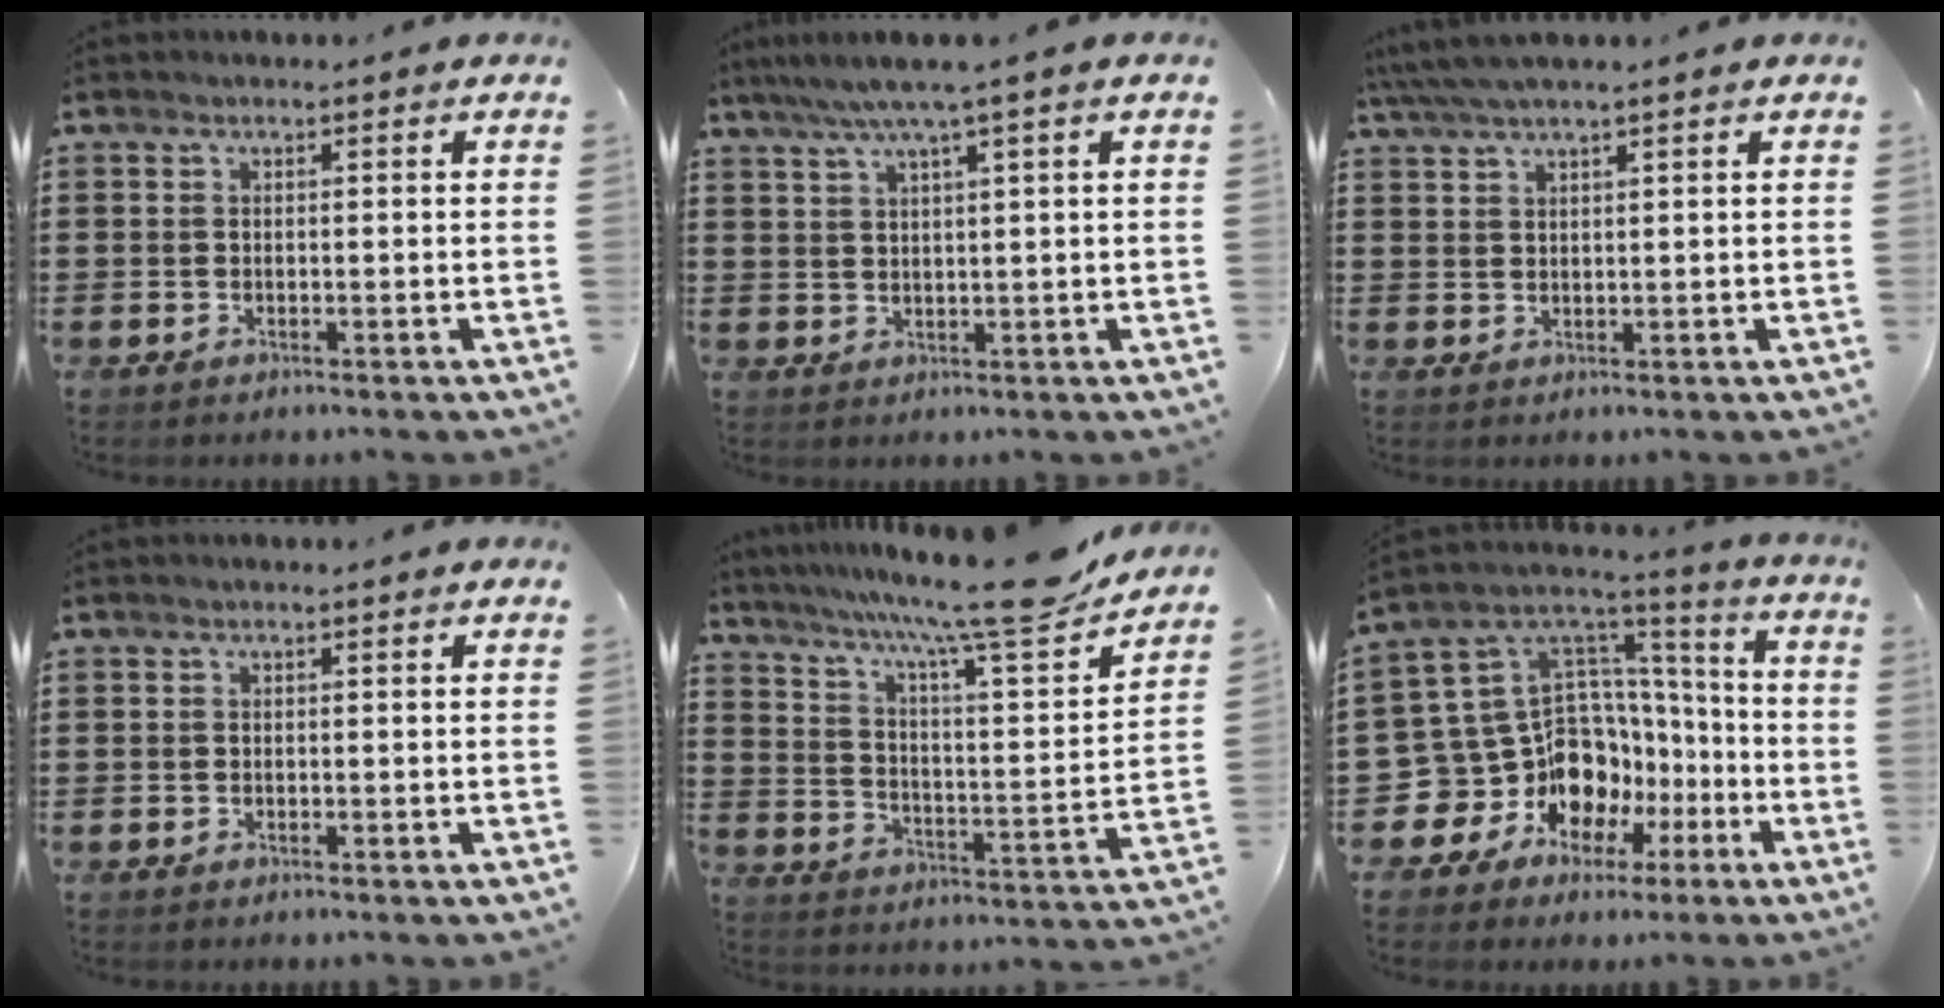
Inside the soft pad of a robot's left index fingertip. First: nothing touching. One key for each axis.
{"total": 3.8, "fx": 2.2, "fy": -0.4, "fz": 3.1, "tx": -0.065, "ty": -0.002, "tz": 0.035}
{"total": 2.9, "fx": 2.3, "fy": 0.0, "fz": 1.8, "tx": -0.040, "ty": 0.000, "tz": 0.042}
{"total": 0.0}
{"total": 12.9, "fx": 10.6, "fy": 0.2, "fz": 7.4, "tx": -0.143, "ty": -0.073, "tz": 0.169}
{"total": 14.4, "fx": -5.0, "fy": 12.4, "fz": 5.3, "tx": -0.148, "ty": -0.024, "tz": -0.060}